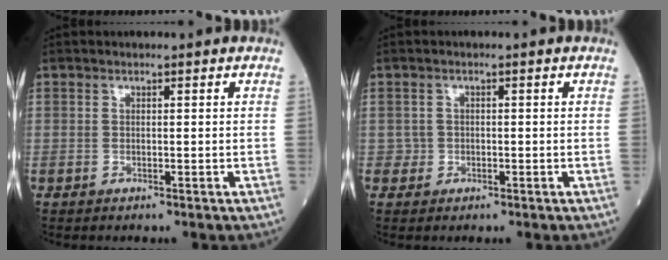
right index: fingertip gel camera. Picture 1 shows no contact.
{"total": 1.3, "force": [-0.3, 1.2, 0.0], "torque": [0.006, 0.006, -0.006]}